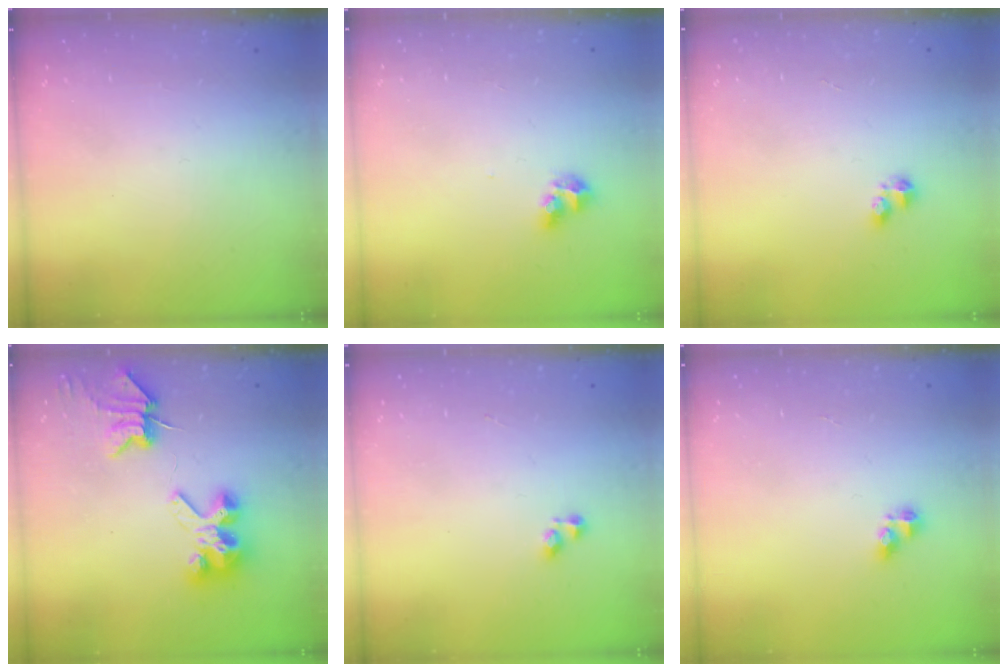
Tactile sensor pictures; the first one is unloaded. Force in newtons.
{"total": 6.8, "press": 6.8, "slide": 0.6}
{"total": 3.2, "press": 3.2, "slide": 0.4}
{"total": 6.7, "press": 6.7, "slide": 0.9}
{"total": 2.4, "press": 2.3, "slide": 0.6}
{"total": 6.1, "press": 6.1, "slide": 0.7}